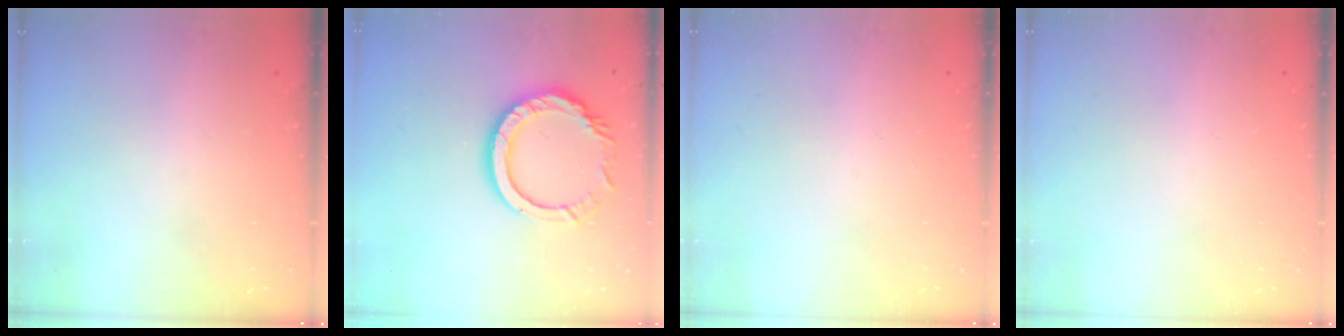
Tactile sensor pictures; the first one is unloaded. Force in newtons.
{"total": 13.2, "press": 13.1, "slide": 1.1}
{"total": 0.0}
{"total": 0.0}